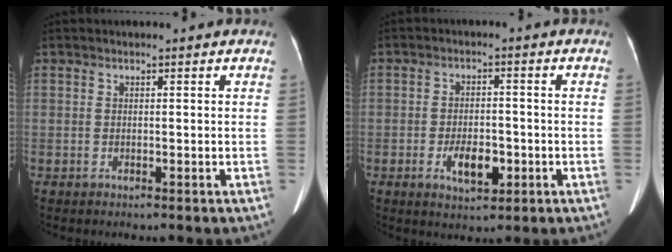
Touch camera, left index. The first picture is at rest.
{"total": 5.4, "force": [-2.0, 2.6, 4.3], "torque": [-0.077, -0.001, -0.028]}